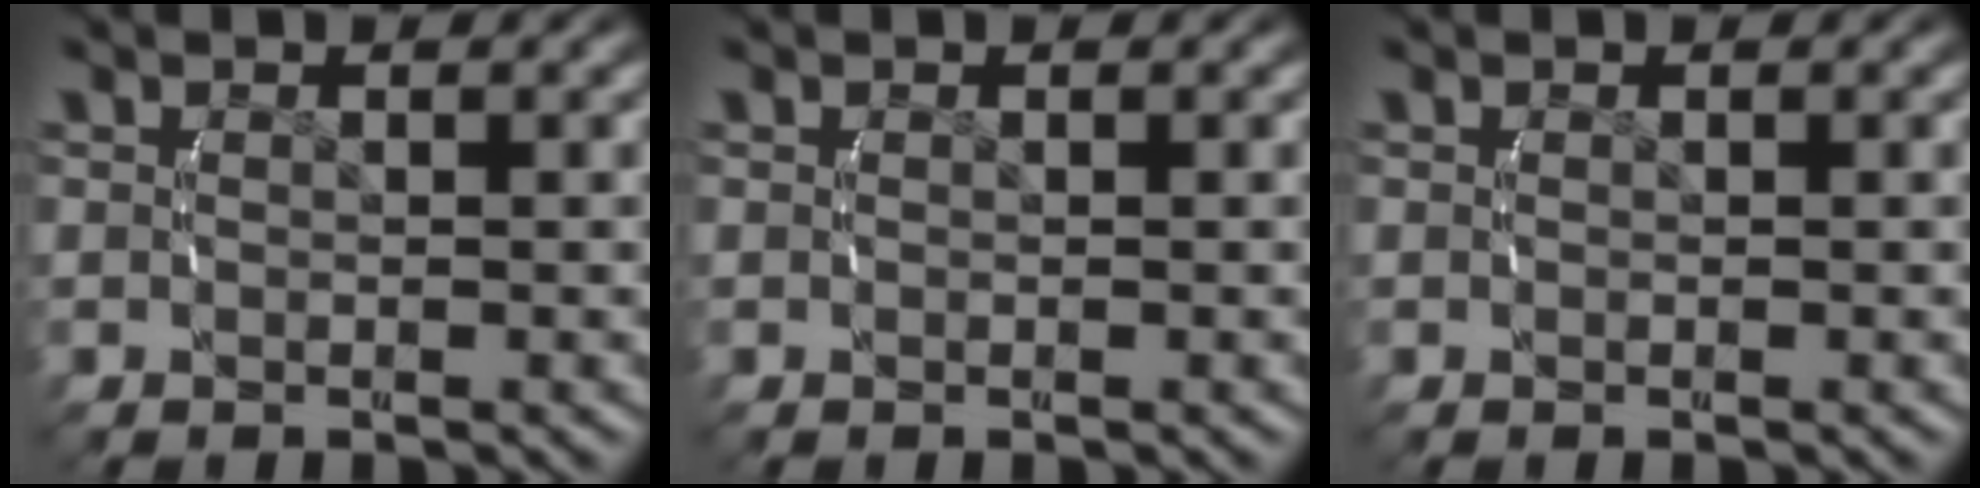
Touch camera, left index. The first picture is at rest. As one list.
[{"total": 0.0}, {"total": 0.0}]